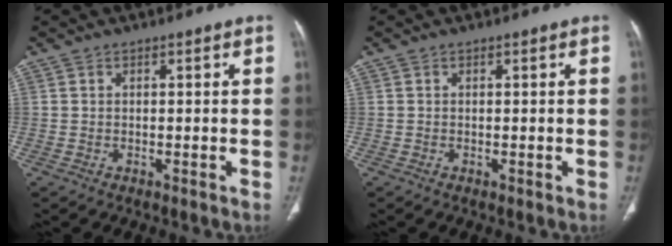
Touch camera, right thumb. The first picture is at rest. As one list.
[{"total": 0.0}]